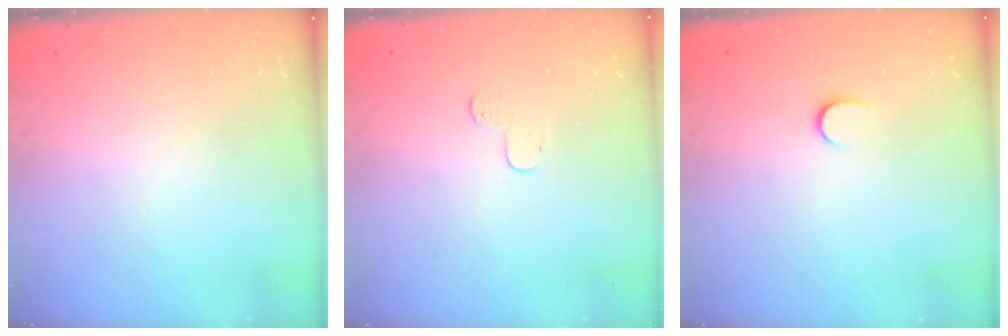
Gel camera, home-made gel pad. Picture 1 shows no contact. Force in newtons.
{"total": 3.9, "press": 3.8, "slide": 0.5}
{"total": 4.9, "press": 4.9, "slide": 0.6}